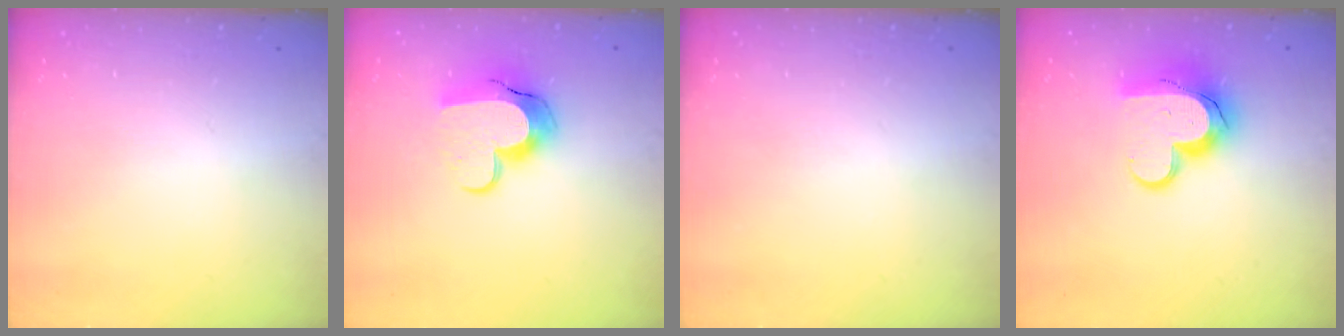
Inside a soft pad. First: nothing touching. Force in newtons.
{"total": 12.9, "press": 12.9, "slide": 0.9}
{"total": 0.0}
{"total": 14.1, "press": 14.0, "slide": 1.2}